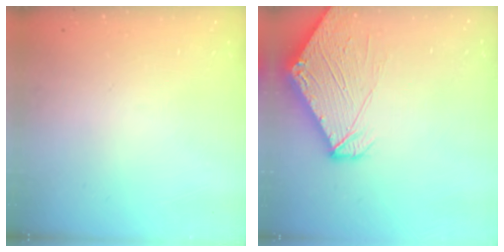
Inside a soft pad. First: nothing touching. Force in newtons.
{"total": 11.1, "press": 11.0, "slide": 1.2}